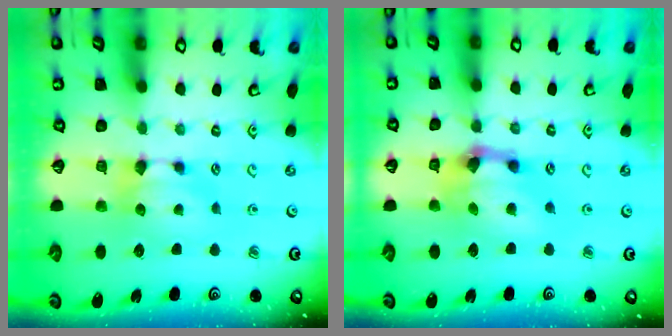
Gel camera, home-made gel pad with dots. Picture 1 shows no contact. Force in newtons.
{"total": 4.8, "press": 4.3, "slide": 2.0}